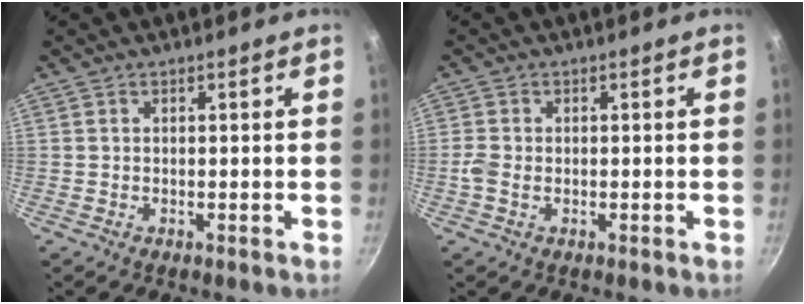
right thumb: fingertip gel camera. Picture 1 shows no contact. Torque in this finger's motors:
{"motor_torque": [-0.35, -0.36, 0.08, -0.07, 0.02]}